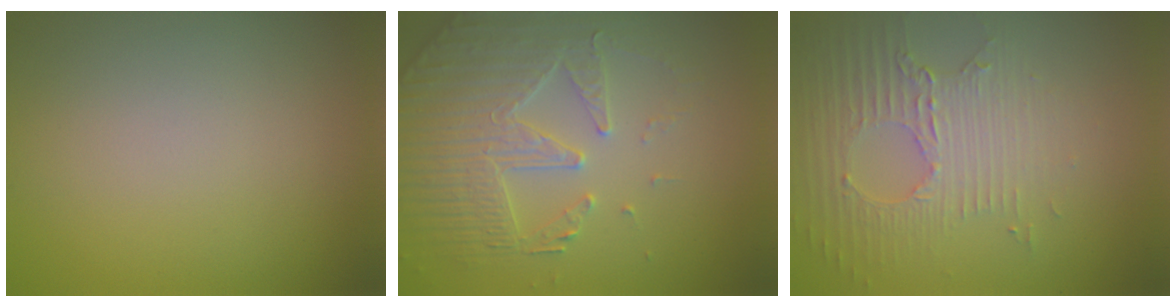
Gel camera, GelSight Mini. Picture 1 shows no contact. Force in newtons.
{"total": 4.4, "press": 4.2, "slide": 1.2}
{"total": 3.6, "press": 3.1, "slide": 1.8}